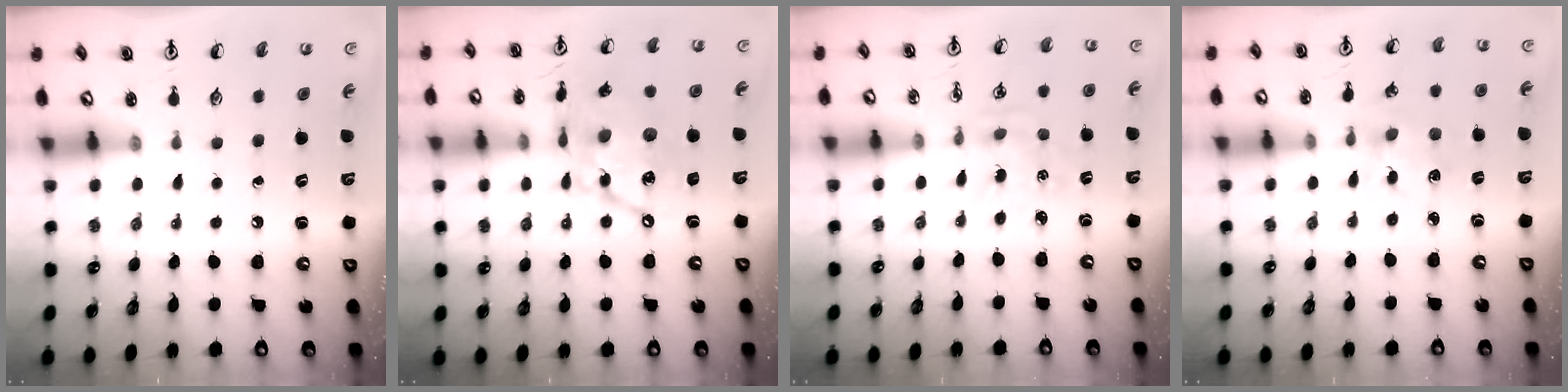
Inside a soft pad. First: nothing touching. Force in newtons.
{"total": 15.2, "press": 15.1, "slide": 1.1}
{"total": 0.6, "press": 0.6, "slide": 0.1}
{"total": 2.3, "press": 2.3, "slide": 0.4}